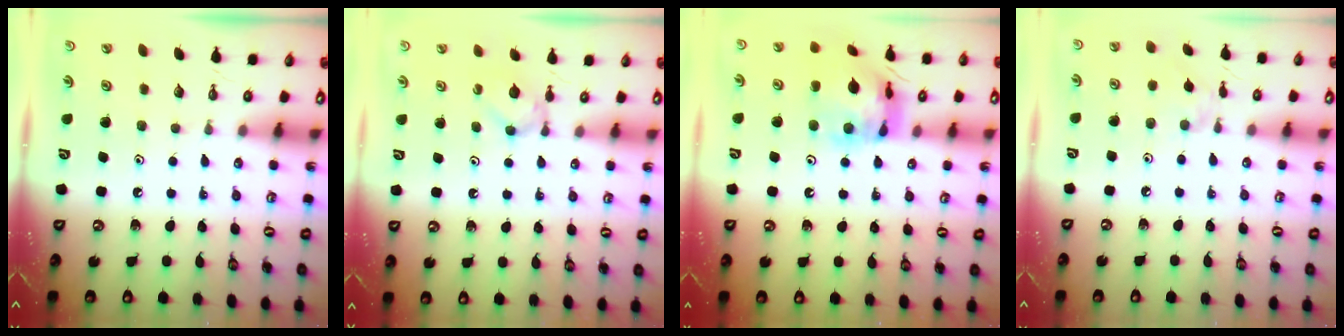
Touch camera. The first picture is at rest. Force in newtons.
{"total": 3.0, "press": 2.9, "slide": 0.5}
{"total": 14.0, "press": 14.0, "slide": 1.3}
{"total": 2.5, "press": 2.5, "slide": 0.5}